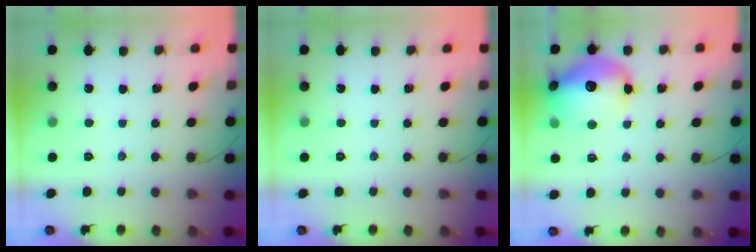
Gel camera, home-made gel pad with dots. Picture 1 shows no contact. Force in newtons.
{"total": 0.0}
{"total": 16.7, "press": 16.5, "slide": 2.7}